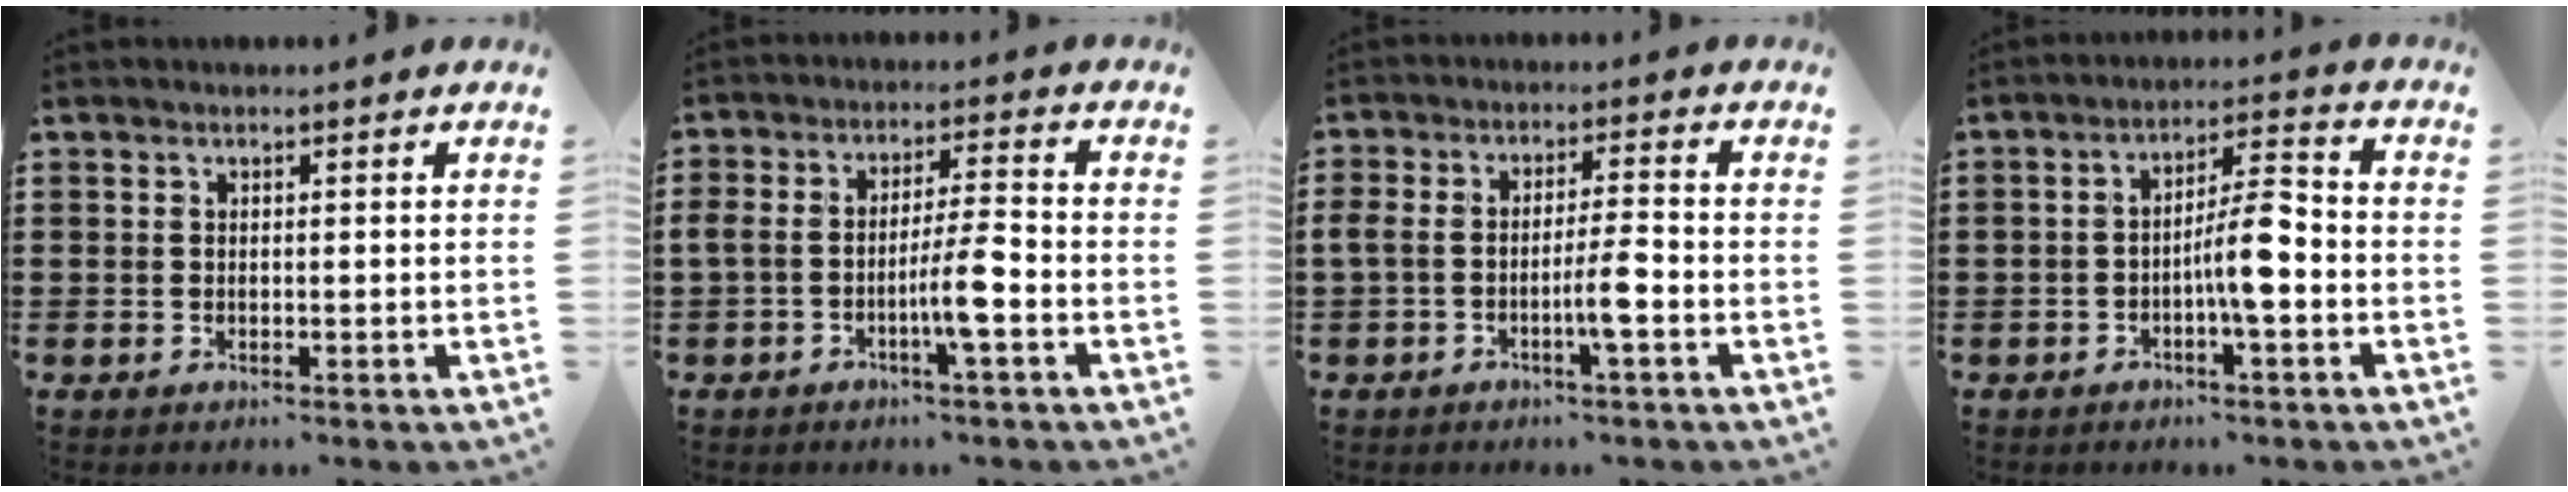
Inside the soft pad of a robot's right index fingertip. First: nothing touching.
{"total": 6.6, "force": [-2.5, 0.9, 6.0], "torque": [-0.116, -0.002, -0.051]}
{"total": 5.5, "force": [-2.0, 1.0, 5.1], "torque": [-0.094, 0.002, -0.039]}
{"total": 7.2, "force": [-2.0, 1.5, 6.7], "torque": [-0.115, 0.009, -0.037]}